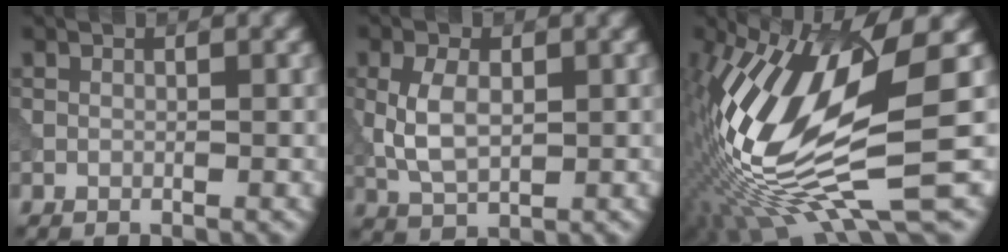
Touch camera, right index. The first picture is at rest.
{"total": 3.6, "force": [0.2, 2.0, 3.0], "torque": [-0.068, 0.003, 0.007]}
{"total": 13.9, "force": [0.0, 4.1, 13.2], "torque": [-0.283, 0.000, 0.009]}